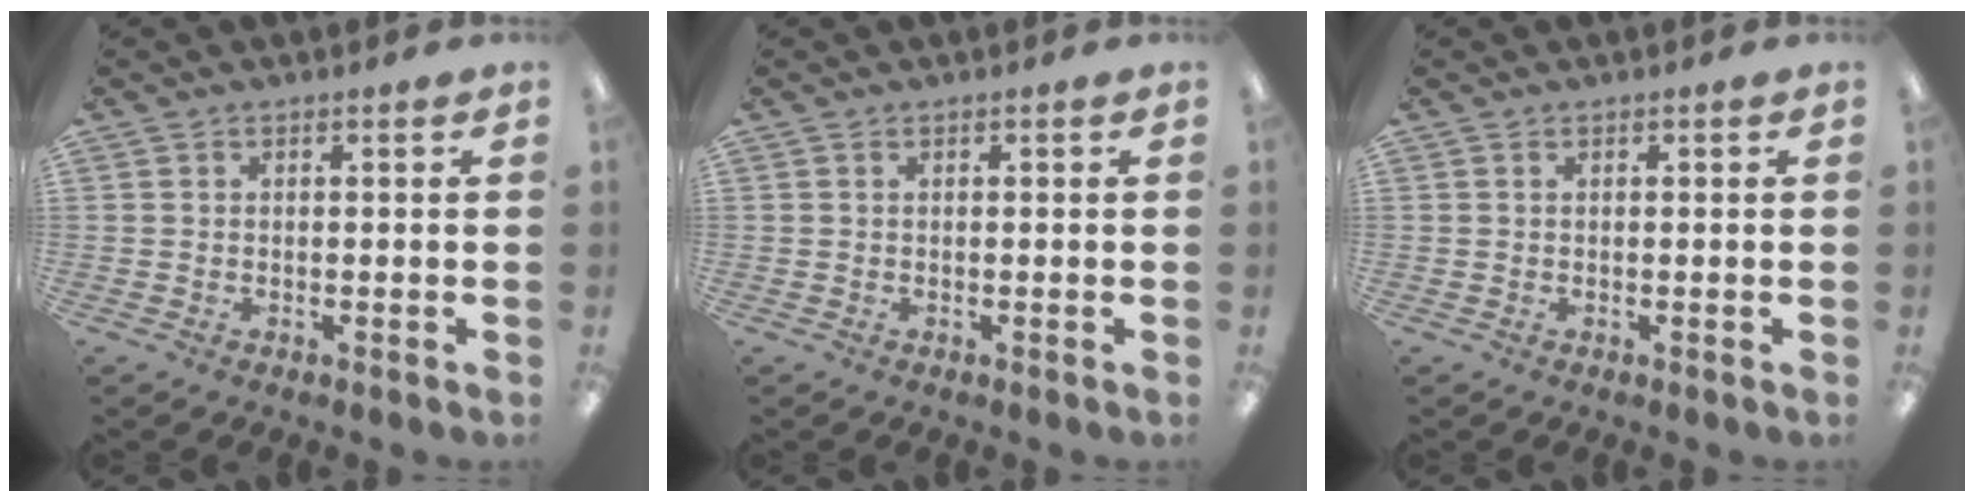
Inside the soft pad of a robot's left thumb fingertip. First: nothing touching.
{"total": 0.0}
{"total": 0.0}